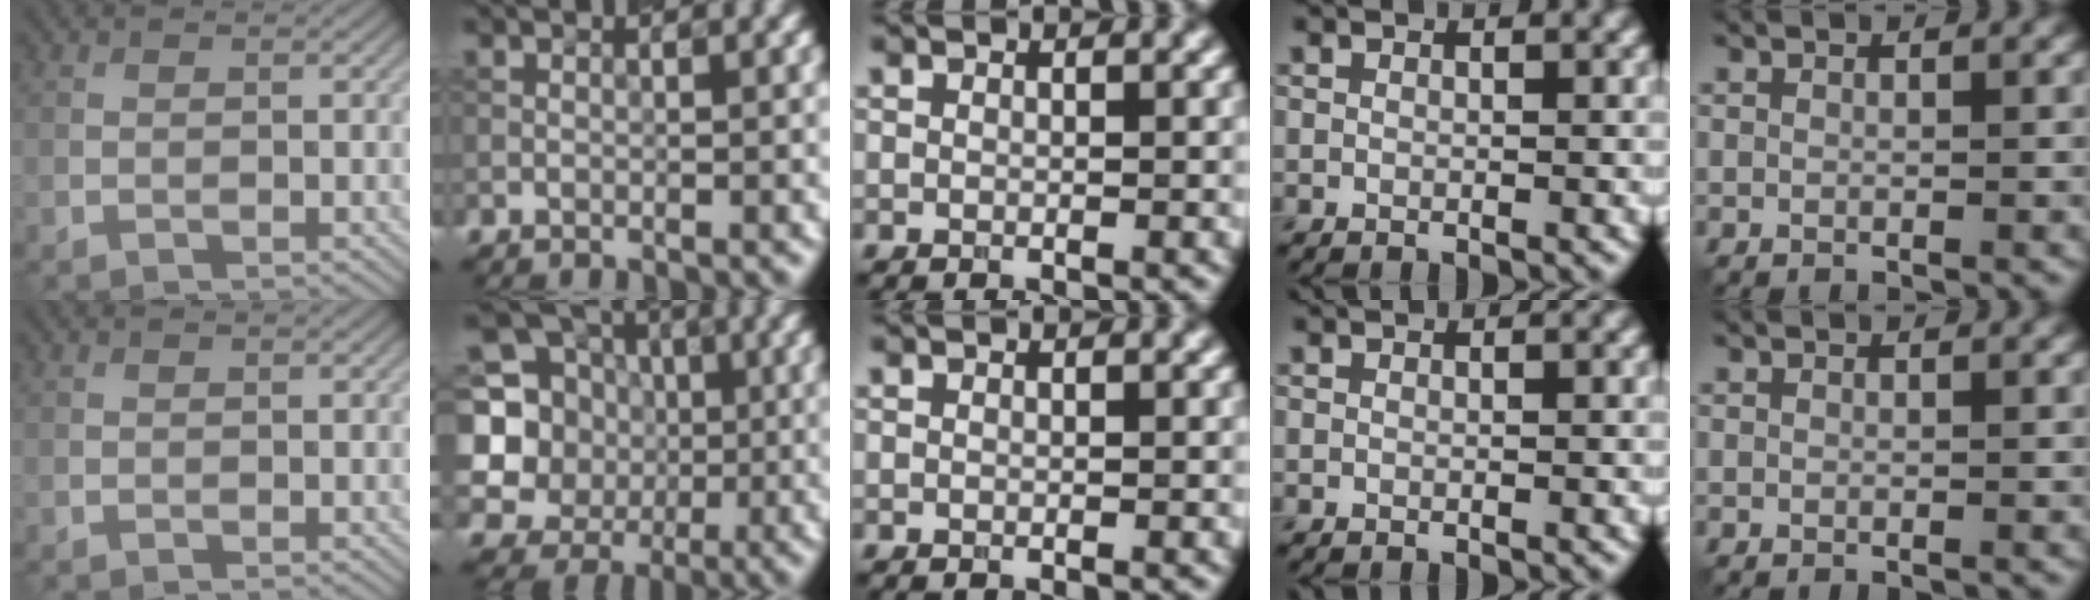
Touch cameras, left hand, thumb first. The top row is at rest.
{"index": {"total": 13.8, "force": [1.6, 13.0, 4.5], "torque": [-0.153, 0.033, 0.006]}}